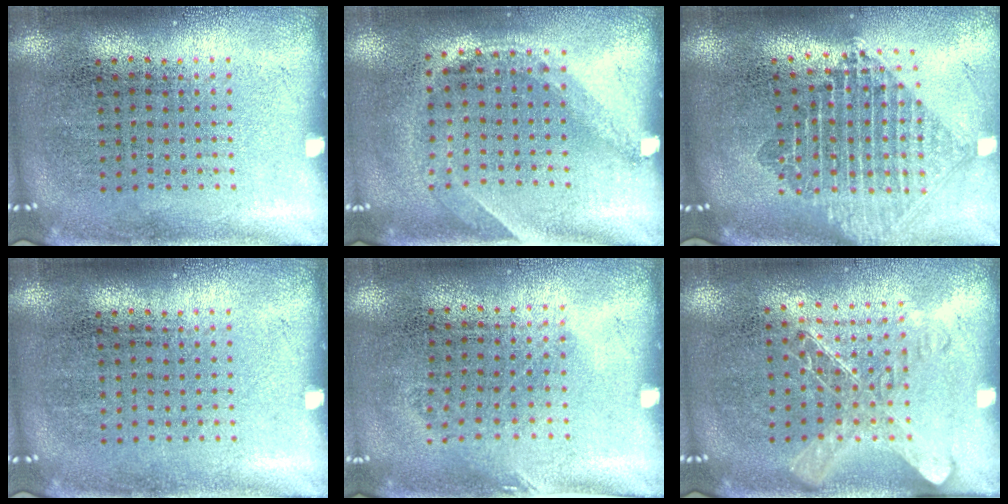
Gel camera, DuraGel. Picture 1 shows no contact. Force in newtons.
{"total": 1.4, "press": 1.1, "slide": 0.9}
{"total": 2.3, "press": 1.8, "slide": 1.4}
{"total": 0.0}
{"total": 0.9, "press": 0.6, "slide": 0.6}
{"total": 1.4, "press": 1.2, "slide": 0.7}